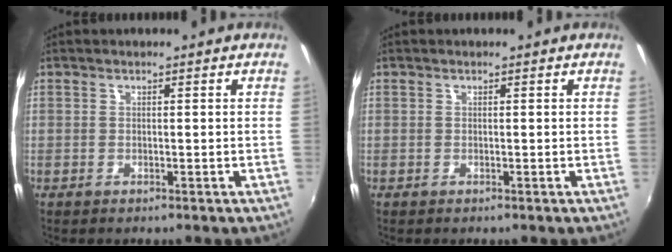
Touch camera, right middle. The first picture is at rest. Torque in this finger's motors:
{"motor_torque": [0.00, -0.18, 0.03, 0.01]}